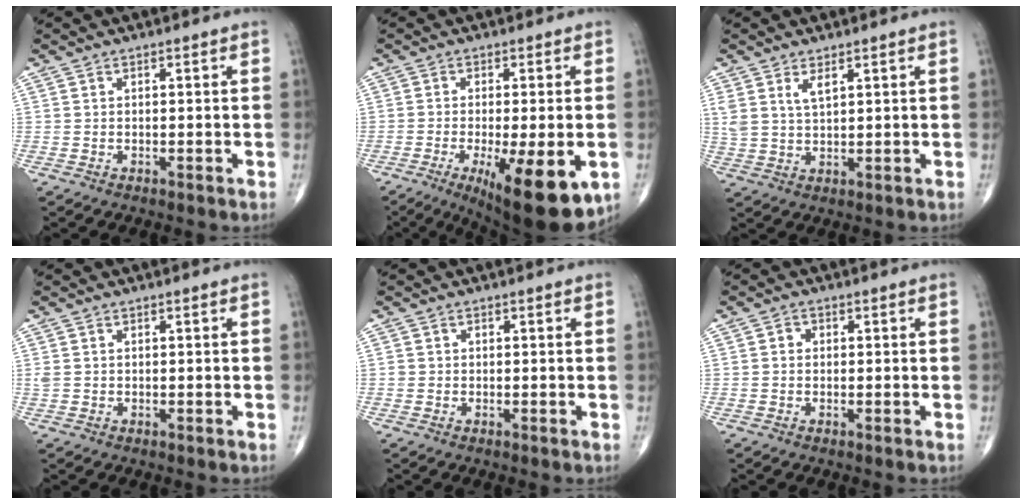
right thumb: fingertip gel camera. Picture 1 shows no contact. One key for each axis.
{"total": 15.9, "fx": -5.7, "fy": 4.7, "fz": 14.1, "tx": -0.182, "ty": -0.018, "tz": -0.073}
{"total": 3.8, "fx": 2.1, "fy": 1.5, "fz": 2.8, "tx": -0.055, "ty": -0.009, "tz": 0.047}
{"total": 1.0, "fx": 0.1, "fy": 0.8, "fz": 0.6, "tx": -0.017, "ty": 0.003, "tz": 0.006}
{"total": 0.7, "fx": 0.0, "fy": 0.7, "fz": 0.2, "tx": 0.002, "ty": 0.002, "tz": 0.000}
{"total": 1.4, "fx": 0.1, "fy": 1.3, "fz": 0.6, "tx": -0.004, "ty": 0.005, "tz": -0.001}